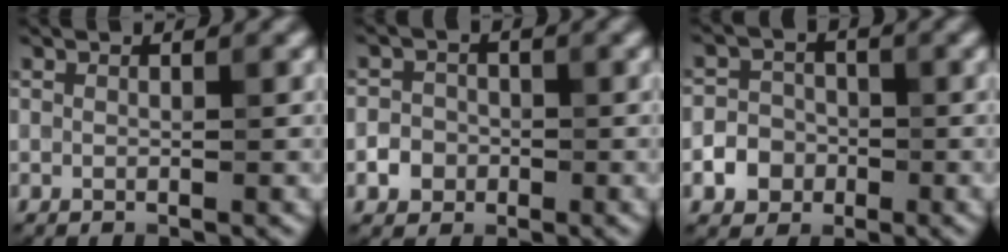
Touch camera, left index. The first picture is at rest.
{"total": 2.0, "force": [-0.8, 1.8, 0.6], "torque": [0.002, 0.007, -0.016]}
{"total": 3.0, "force": [-1.1, 2.6, 1.0], "torque": [0.002, 0.007, -0.029]}